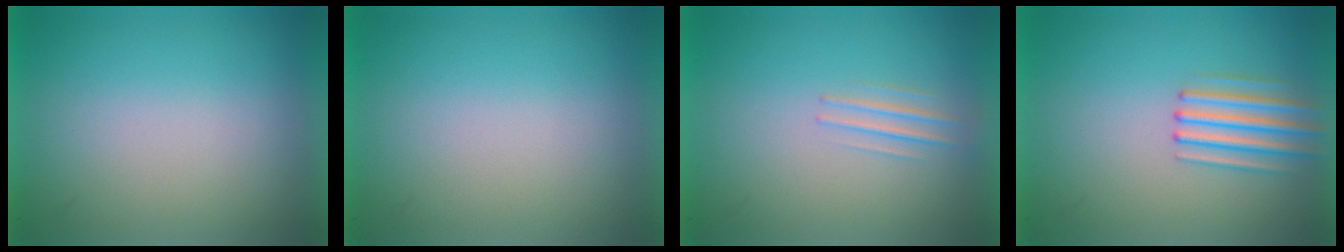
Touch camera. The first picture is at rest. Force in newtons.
{"total": 0.0}
{"total": 1.3}
{"total": 2.6}